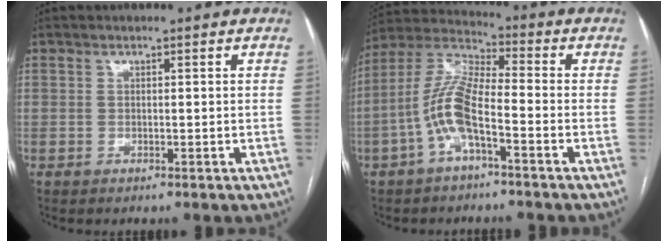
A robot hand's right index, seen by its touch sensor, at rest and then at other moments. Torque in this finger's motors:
{"motor_torque": [1.50, -0.64, 0.33, 0.21]}